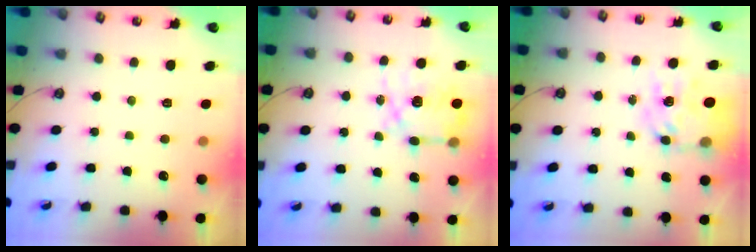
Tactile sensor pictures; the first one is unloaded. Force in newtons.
{"total": 10.1, "press": 10.0, "slide": 0.6}
{"total": 13.1, "press": 13.0, "slide": 1.2}